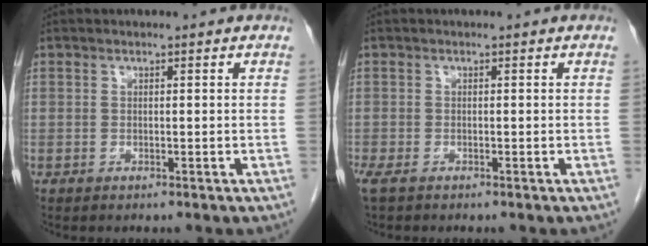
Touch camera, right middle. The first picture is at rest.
{"total": 2.3, "force": [-1.7, 0.9, 1.4], "torque": [-0.035, -0.010, -0.026]}